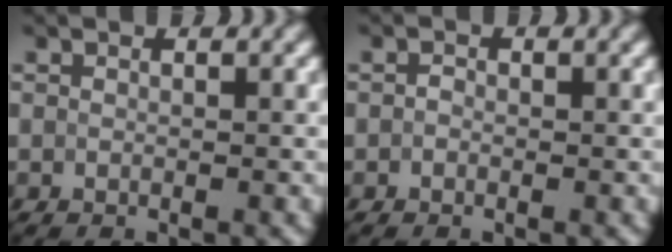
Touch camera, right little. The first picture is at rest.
{"total": 0.6, "force": [-0.2, 0.5, 0.3], "torque": [-0.003, -0.001, -0.006]}